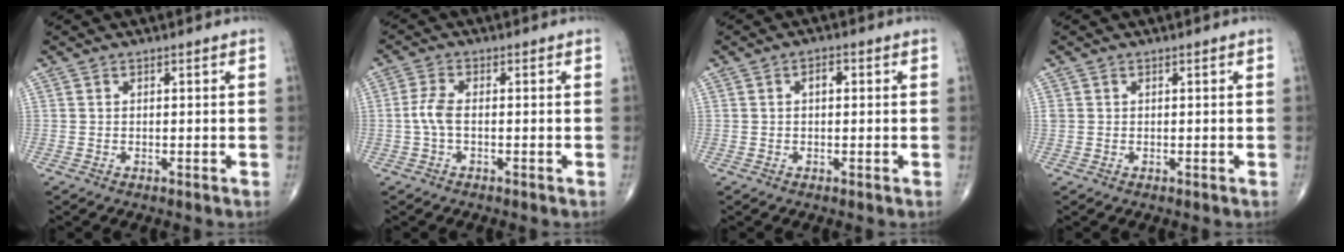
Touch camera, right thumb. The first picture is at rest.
{"total": 3.5, "force": [-0.5, 1.4, 3.1], "torque": [-0.078, 0.003, -0.016]}
{"total": 1.9, "force": [0.3, 1.1, 1.5], "torque": [-0.020, 0.006, 0.001]}
{"total": 0.7, "force": [0.2, 0.7, 0.3], "torque": [-0.001, 0.006, 0.004]}